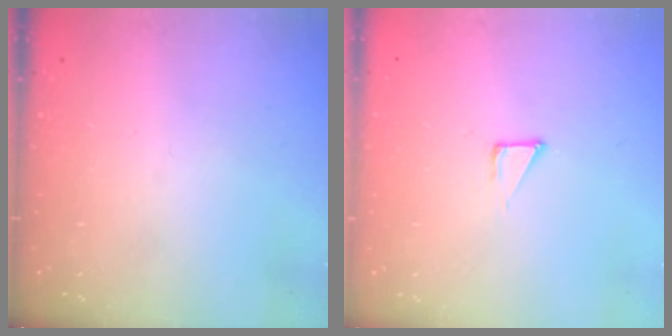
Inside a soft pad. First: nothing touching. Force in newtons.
{"total": 2.3, "press": 2.3, "slide": 0.1}